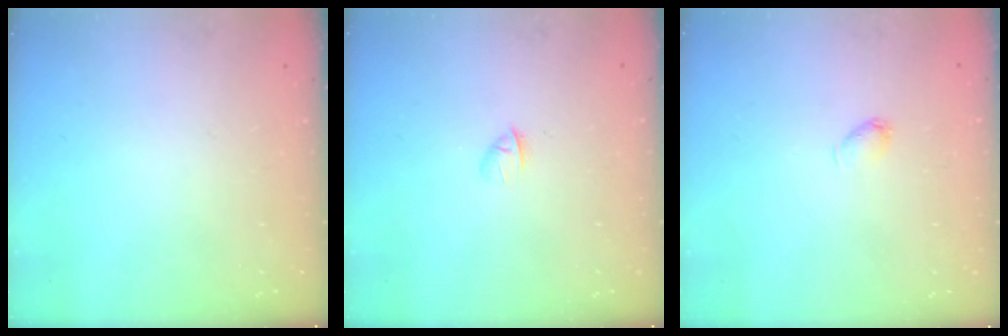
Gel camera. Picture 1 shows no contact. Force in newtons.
{"total": 1.7, "press": 1.6, "slide": 0.5}
{"total": 2.5, "press": 2.4, "slide": 0.4}